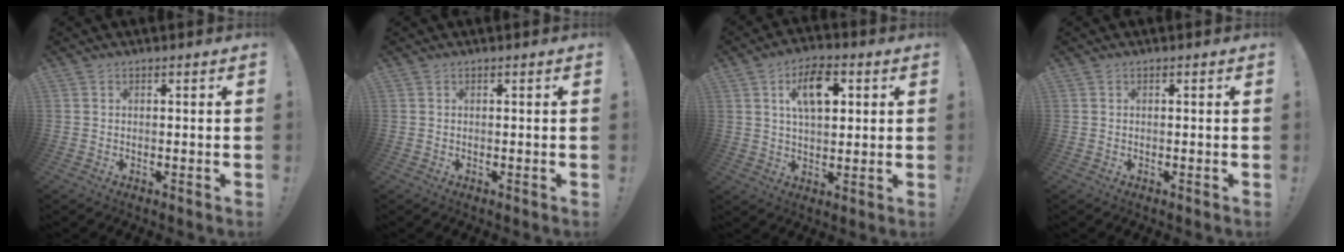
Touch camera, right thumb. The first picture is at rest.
{"total": 0.0}
{"total": 11.3, "force": [4.0, 6.4, 8.5], "torque": [-0.122, 0.002, 0.067]}
{"total": 0.0}